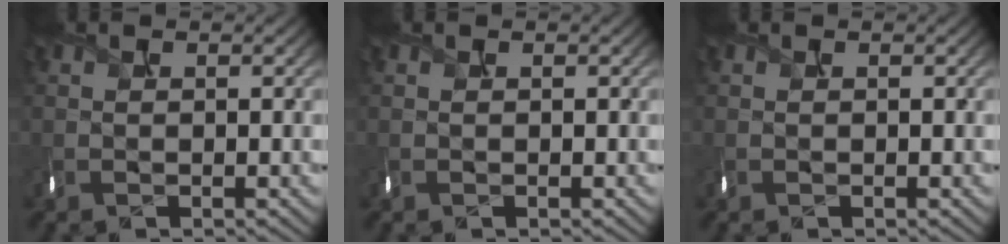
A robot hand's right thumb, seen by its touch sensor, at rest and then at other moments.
{"total": 0.0}
{"total": 0.0}